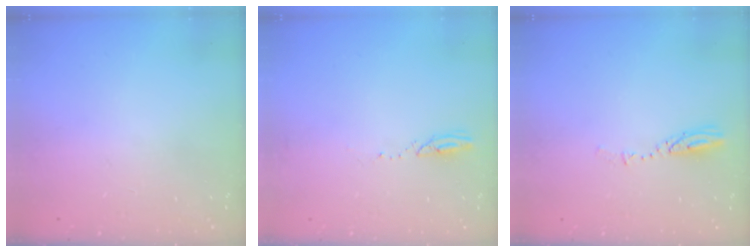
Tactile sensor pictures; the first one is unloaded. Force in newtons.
{"total": 2.4, "press": 2.4, "slide": 0.3}
{"total": 3.6, "press": 3.5, "slide": 0.5}